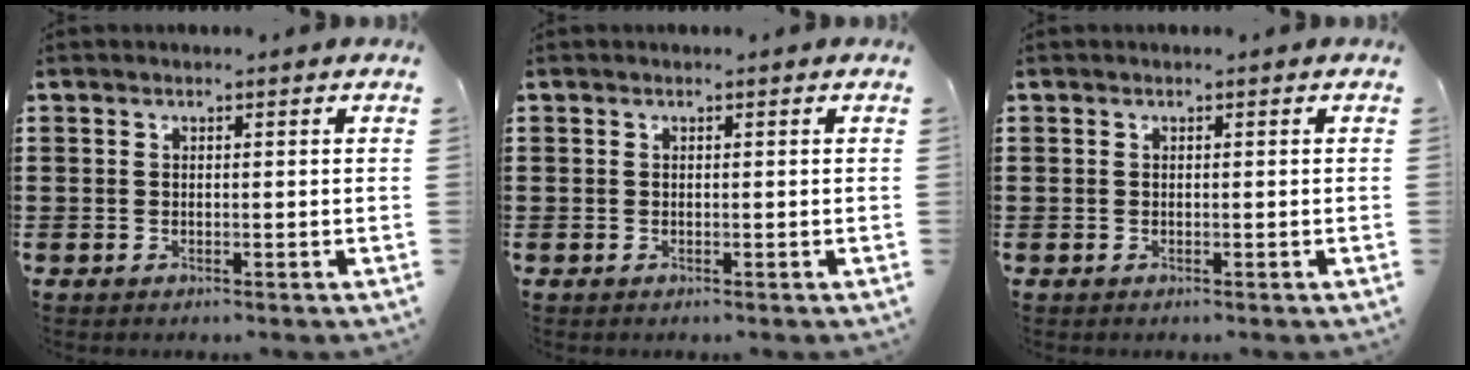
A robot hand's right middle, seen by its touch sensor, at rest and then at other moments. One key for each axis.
{"total": 0.0}
{"total": 0.0}